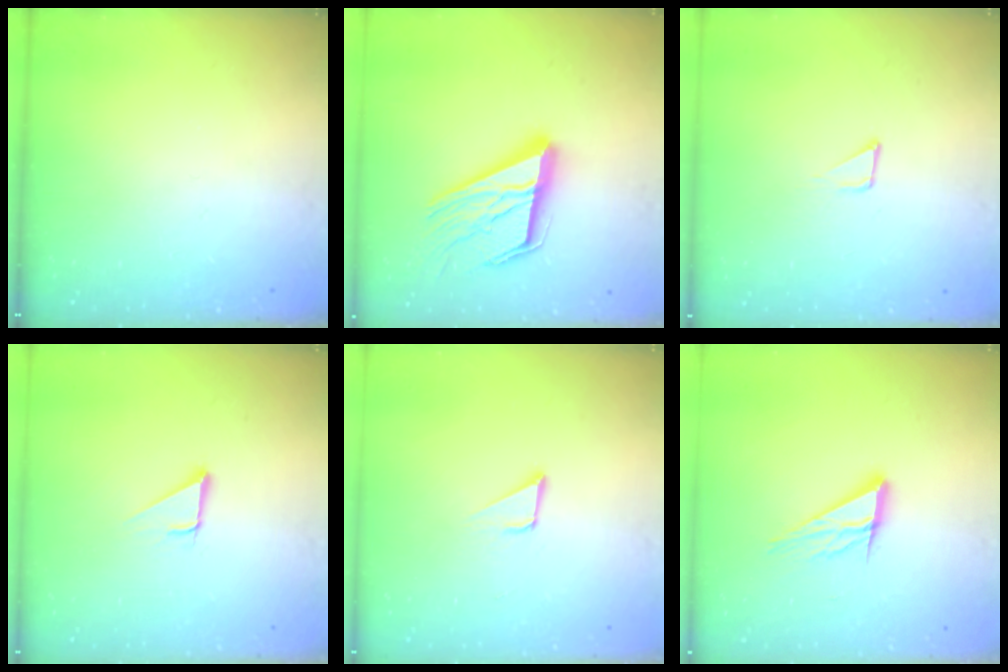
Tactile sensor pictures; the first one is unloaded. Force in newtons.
{"total": 20.2, "press": 20.0, "slide": 2.6}
{"total": 2.7, "press": 2.7, "slide": 0.3}
{"total": 2.9, "press": 2.9, "slide": 0.1}
{"total": 3.2, "press": 3.2, "slide": 0.2}
{"total": 10.9, "press": 10.9, "slide": 1.0}